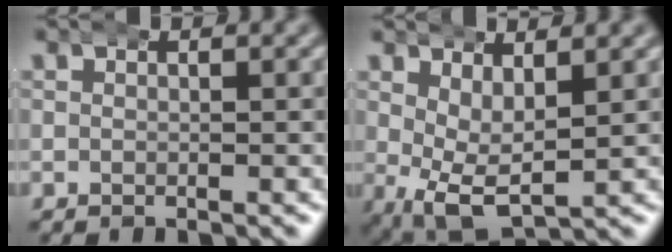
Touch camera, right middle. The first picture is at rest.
{"total": 5.2, "force": [-0.9, 2.8, 4.3], "torque": [-0.085, -0.036, 0.005]}